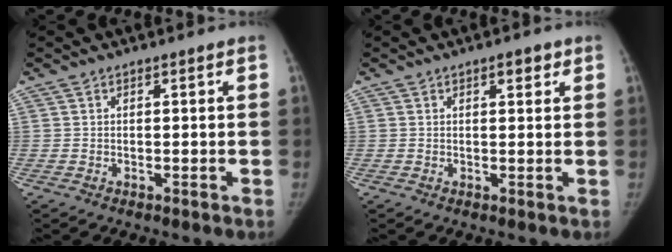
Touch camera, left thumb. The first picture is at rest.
{"total": 2.3, "force": [1.3, 1.0, 1.7], "torque": [-0.014, -0.004, 0.016]}